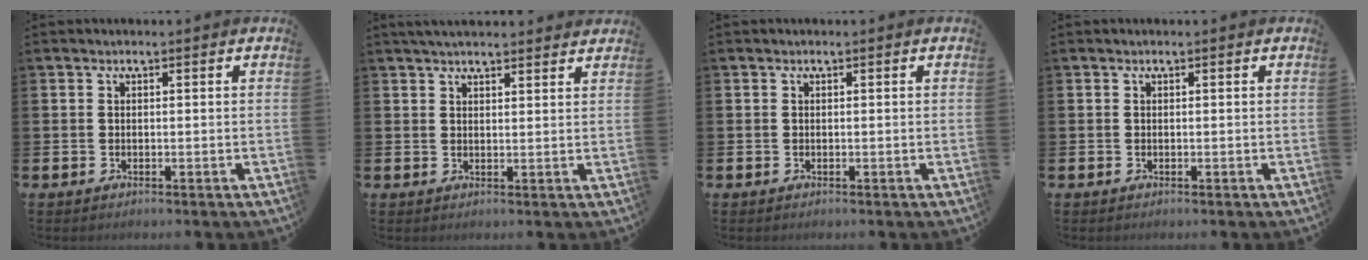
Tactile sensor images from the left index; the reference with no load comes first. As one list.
[{"total": 3.2, "force": [3.1, 0.4, 0.9], "torque": [-0.022, -0.005, 0.057]}, {"total": 0.0}, {"total": 0.0}]